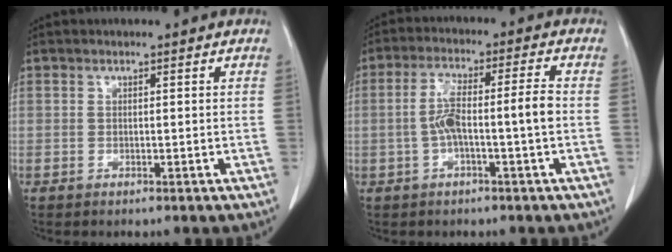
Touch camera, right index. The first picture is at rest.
{"total": 7.1, "force": [-1.2, 0.5, 7.0], "torque": [-0.137, 0.025, -0.020]}